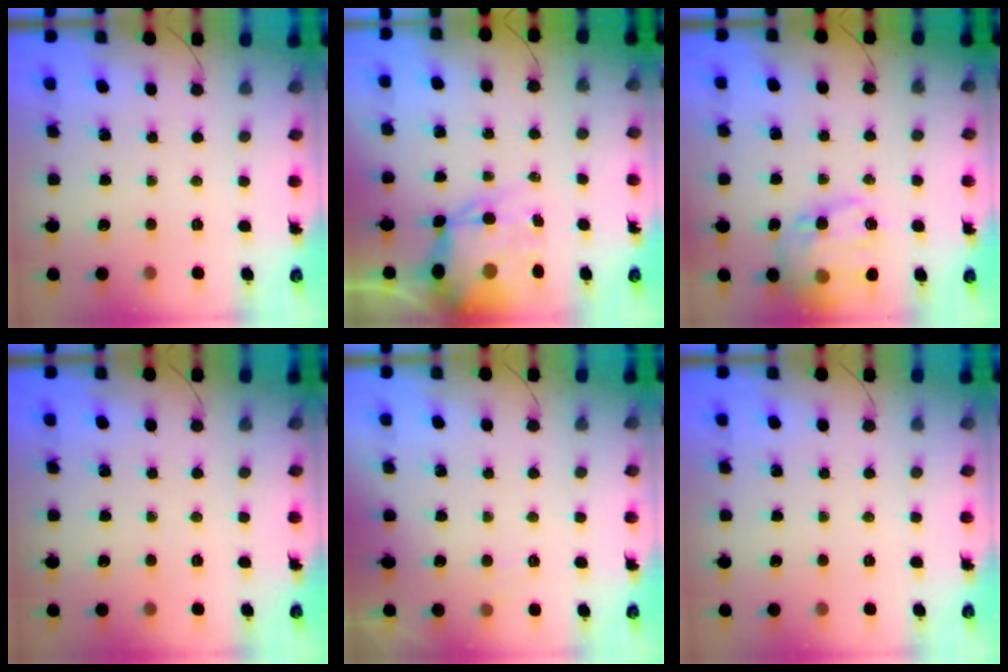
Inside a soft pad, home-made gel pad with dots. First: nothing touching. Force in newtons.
{"total": 10.7, "press": 10.3, "slide": 3.1}
{"total": 19.1, "press": 18.8, "slide": 3.2}
{"total": 0.0}
{"total": 2.3, "press": 2.0, "slide": 1.2}
{"total": 0.0}